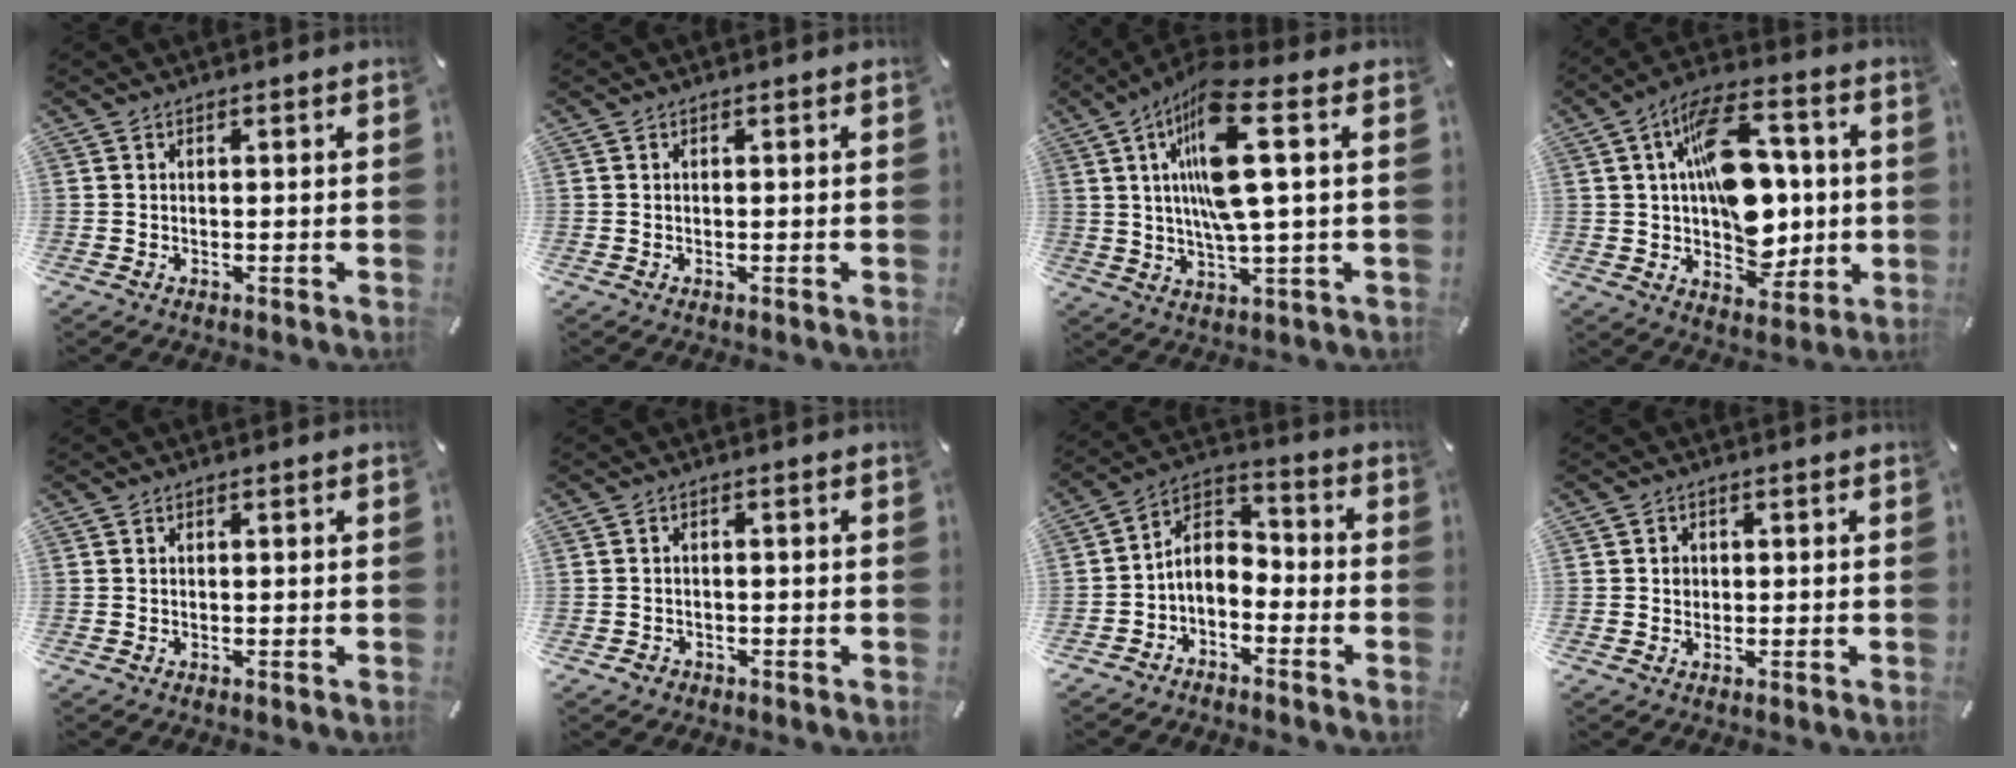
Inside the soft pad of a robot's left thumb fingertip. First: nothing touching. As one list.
[{"total": 0.0}, {"total": 15.3, "force": [4.2, 3.0, 14.4], "torque": [-0.288, -0.009, 0.063]}, {"total": 19.9, "force": [2.0, 12.4, 15.5], "torque": [-0.230, 0.005, 0.039]}, {"total": 0.0}, {"total": 1.7, "force": [-0.9, 1.4, 0.4], "torque": [-0.008, 0.005, -0.021]}, {"total": 6.6, "force": [-2.8, 4.7, 3.8], "torque": [-0.076, 0.014, -0.053]}, {"total": 1.5, "force": [0.0, 1.4, 0.5], "torque": [-0.002, 0.003, -0.005]}]